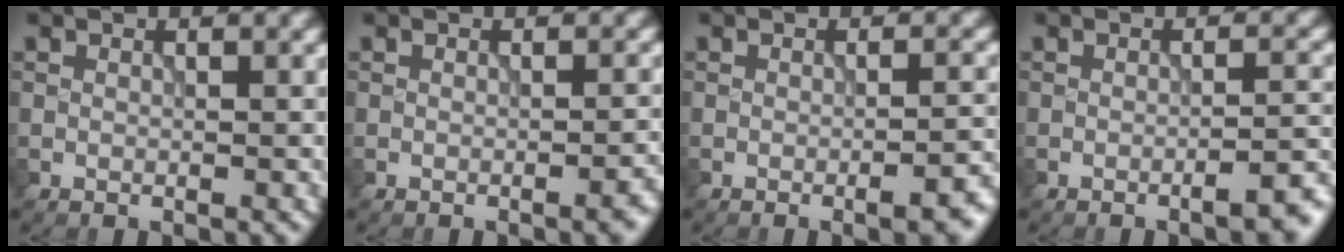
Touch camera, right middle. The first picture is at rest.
{"total": 1.5, "force": [-0.7, 0.3, 1.2], "torque": [-0.013, 0.002, -0.010]}
{"total": 3.8, "force": [-1.7, 1.0, 3.2], "torque": [-0.039, 0.001, -0.024]}
{"total": 3.7, "force": [-2.2, 0.9, 2.9], "torque": [-0.031, 0.007, -0.035]}